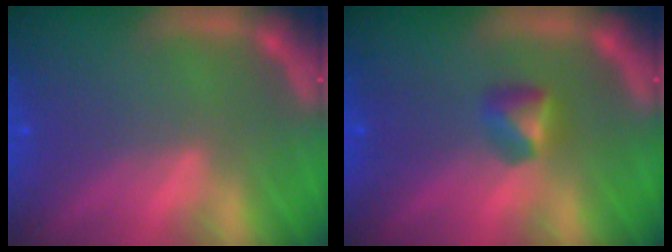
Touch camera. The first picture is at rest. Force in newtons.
{"total": 1.9}